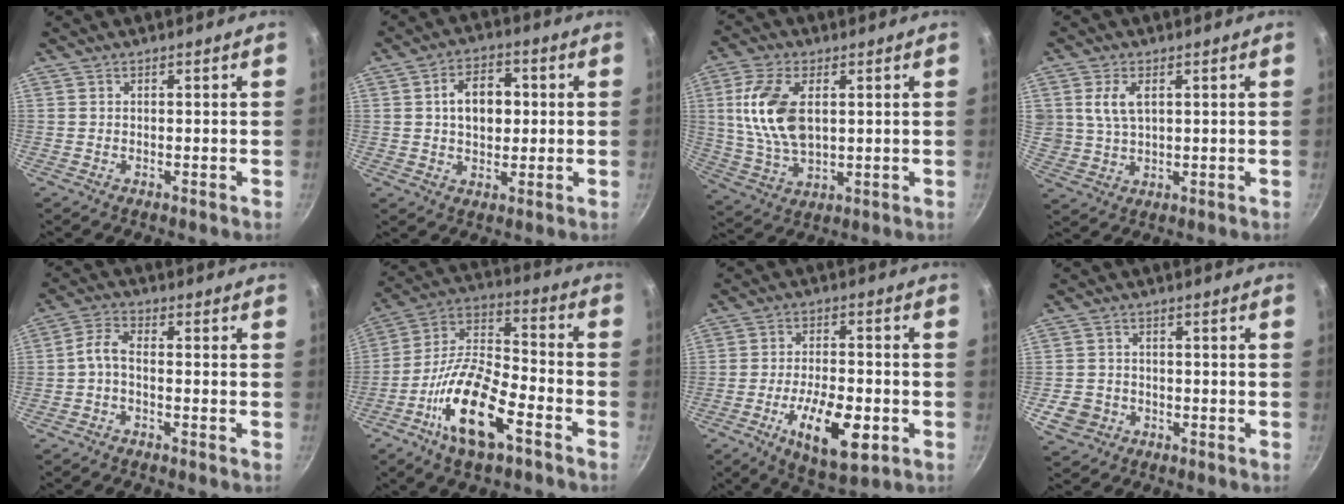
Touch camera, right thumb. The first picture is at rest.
{"total": 9.2, "force": [1.2, 6.2, 6.7], "torque": [-0.083, 0.011, 0.015]}
{"total": 13.6, "force": [2.7, 7.6, 10.9], "torque": [-0.210, -0.011, 0.058]}
{"total": 6.1, "force": [2.0, 3.7, 4.4], "torque": [-0.084, -0.006, 0.044]}
{"total": 3.9, "force": [-1.4, 1.6, 3.3], "torque": [-0.080, 0.023, -0.037]}
{"total": 17.8, "force": [-8.6, 7.1, 13.9], "torque": [-0.254, 0.050, -0.176]}
{"total": 13.6, "force": [-4.9, 5.6, 11.4], "torque": [-0.177, 0.013, -0.076]}
{"total": 5.1, "force": [-2.0, 4.4, 1.7], "torque": [-0.024, 0.019, -0.029]}